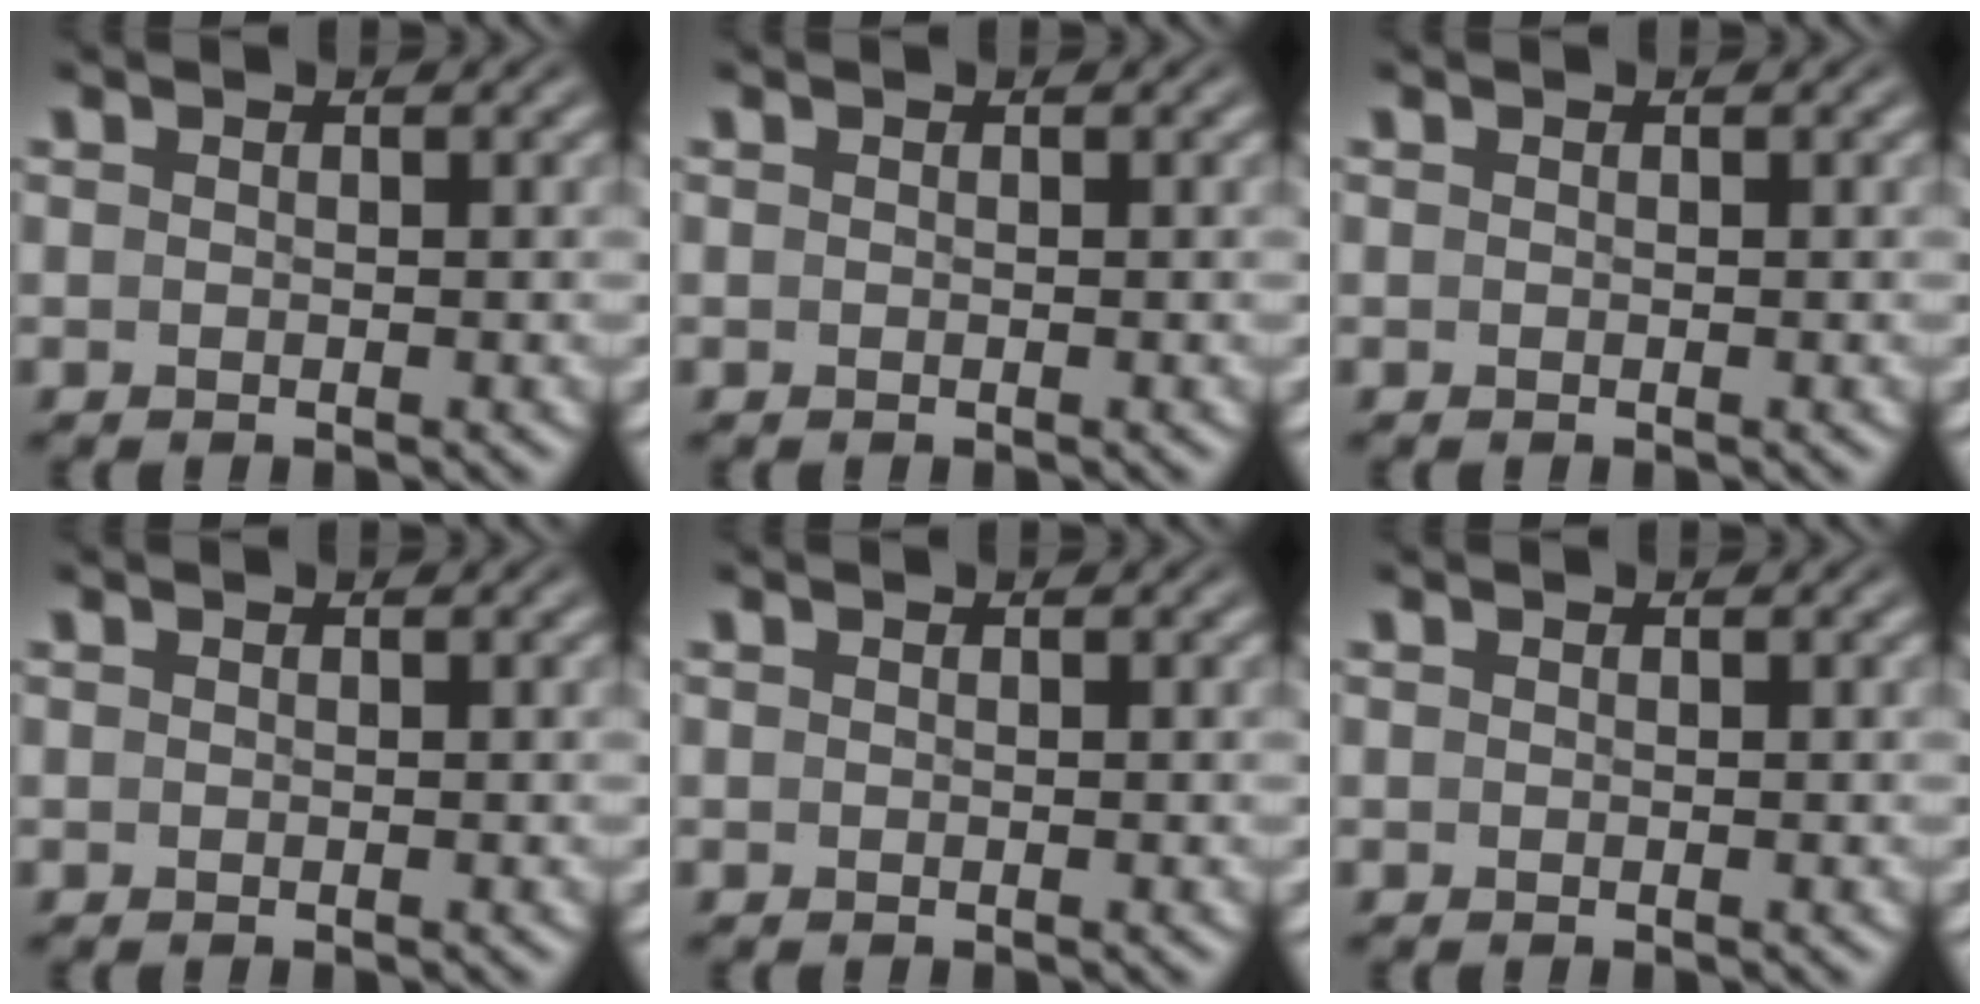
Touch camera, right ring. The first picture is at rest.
{"total": 0.0}
{"total": 0.0}
{"total": 0.0}
{"total": 0.0}
{"total": 0.0}